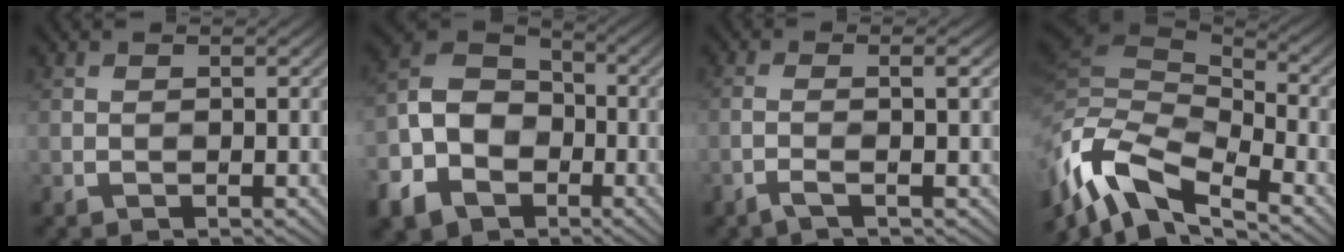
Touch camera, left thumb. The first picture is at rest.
{"total": 11.8, "force": [-4.0, 9.2, 6.2], "torque": [-0.169, -0.031, -0.087]}
{"total": 3.0, "force": [0.4, 0.3, 2.9], "torque": [-0.027, 0.014, -0.015]}
{"total": 11.8, "force": [-3.3, 6.2, 9.4], "torque": [-0.236, -0.002, -0.054]}